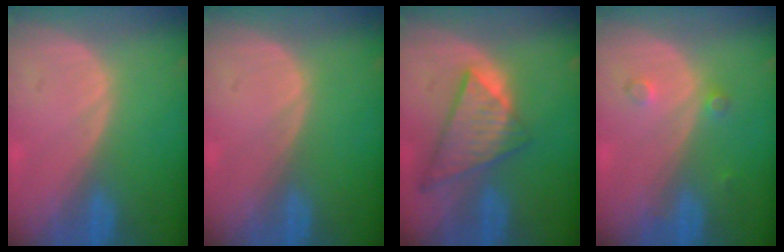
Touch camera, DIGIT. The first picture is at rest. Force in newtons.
{"total": 0.0}
{"total": 8.7, "press": 7.5, "slide": 4.4}
{"total": 2.1, "press": 1.8, "slide": 1.1}